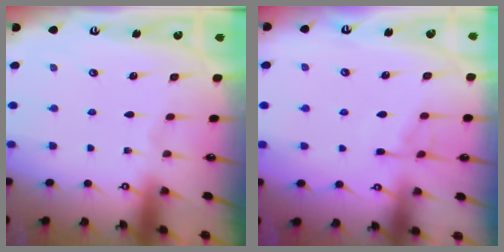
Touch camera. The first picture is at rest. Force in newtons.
{"total": 5.9, "press": 5.8, "slide": 0.7}